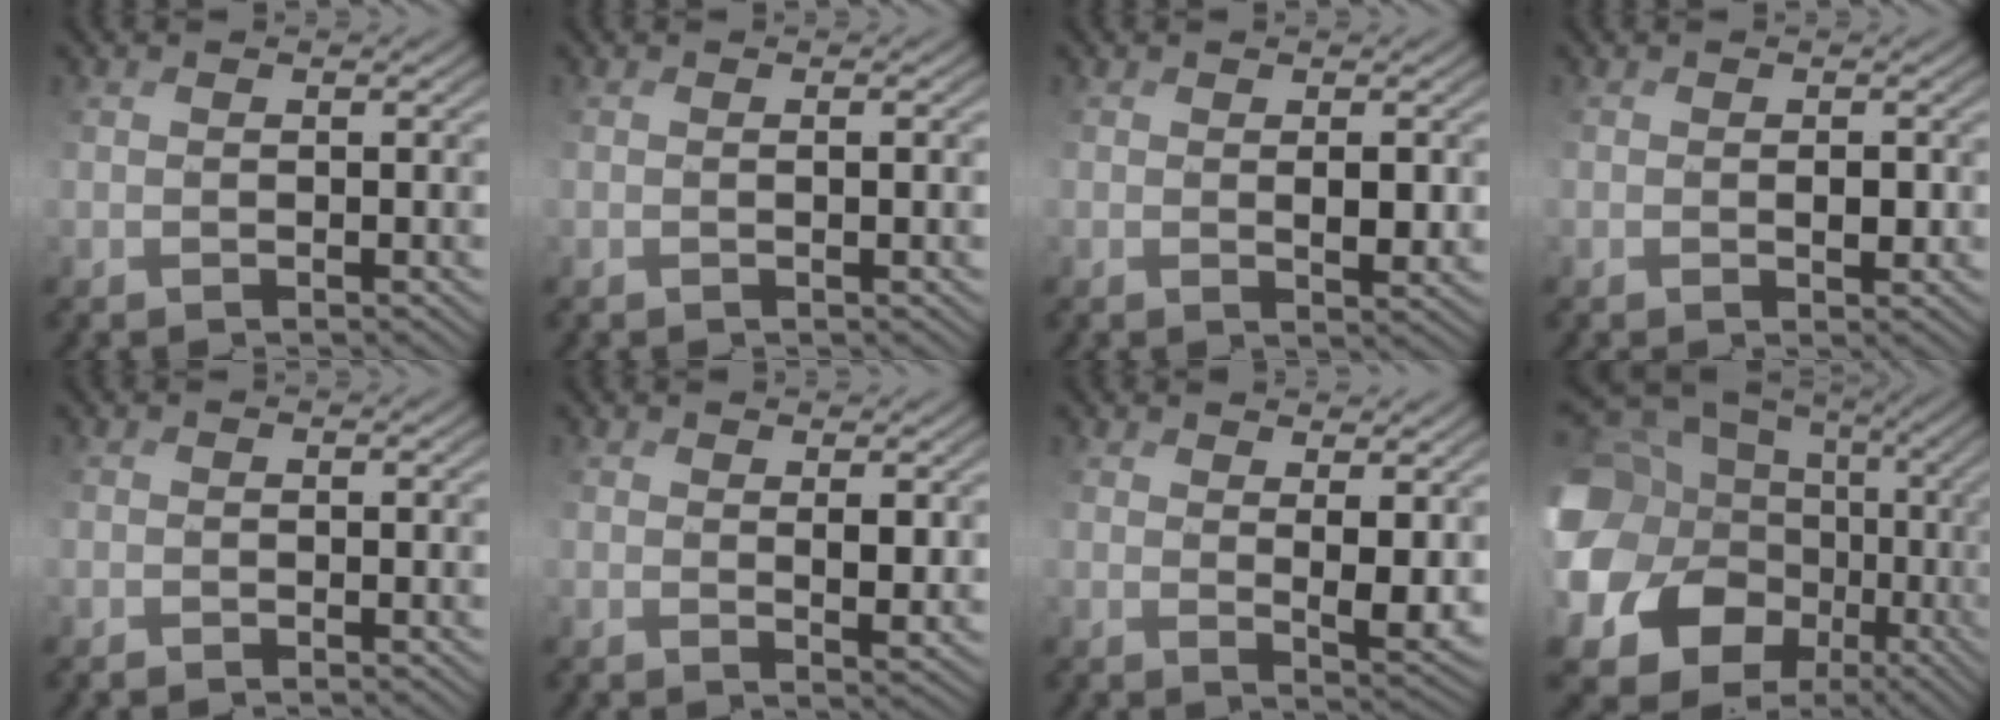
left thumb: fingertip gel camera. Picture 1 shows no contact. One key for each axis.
{"total": 1.1, "fx": 0.4, "fy": 0.0, "fz": 1.0, "tx": -0.016, "ty": 0.000, "tz": 0.013}
{"total": 3.3, "fx": 0.6, "fy": 1.8, "fz": 2.7, "tx": -0.055, "ty": -0.003, "tz": 0.018}
{"total": 2.1, "fx": 0.1, "fy": 1.3, "fz": 1.6, "tx": -0.029, "ty": -0.002, "tz": 0.006}
{"total": 0.9, "fx": -0.8, "fy": 0.3, "fz": 0.1, "tx": -0.002, "ty": -0.002, "tz": -0.018}
{"total": 3.4, "fx": 1.6, "fy": 1.5, "fz": 2.6, "tx": -0.059, "ty": -0.002, "tz": 0.035}
{"total": 5.1, "fx": 2.3, "fy": 1.9, "fz": 4.0, "tx": -0.085, "ty": -0.009, "tz": 0.051}
{"total": 19.6, "fx": -1.1, "fy": 16.7, "fz": 10.1, "tx": -0.254, "ty": -0.009, "tz": -0.021}